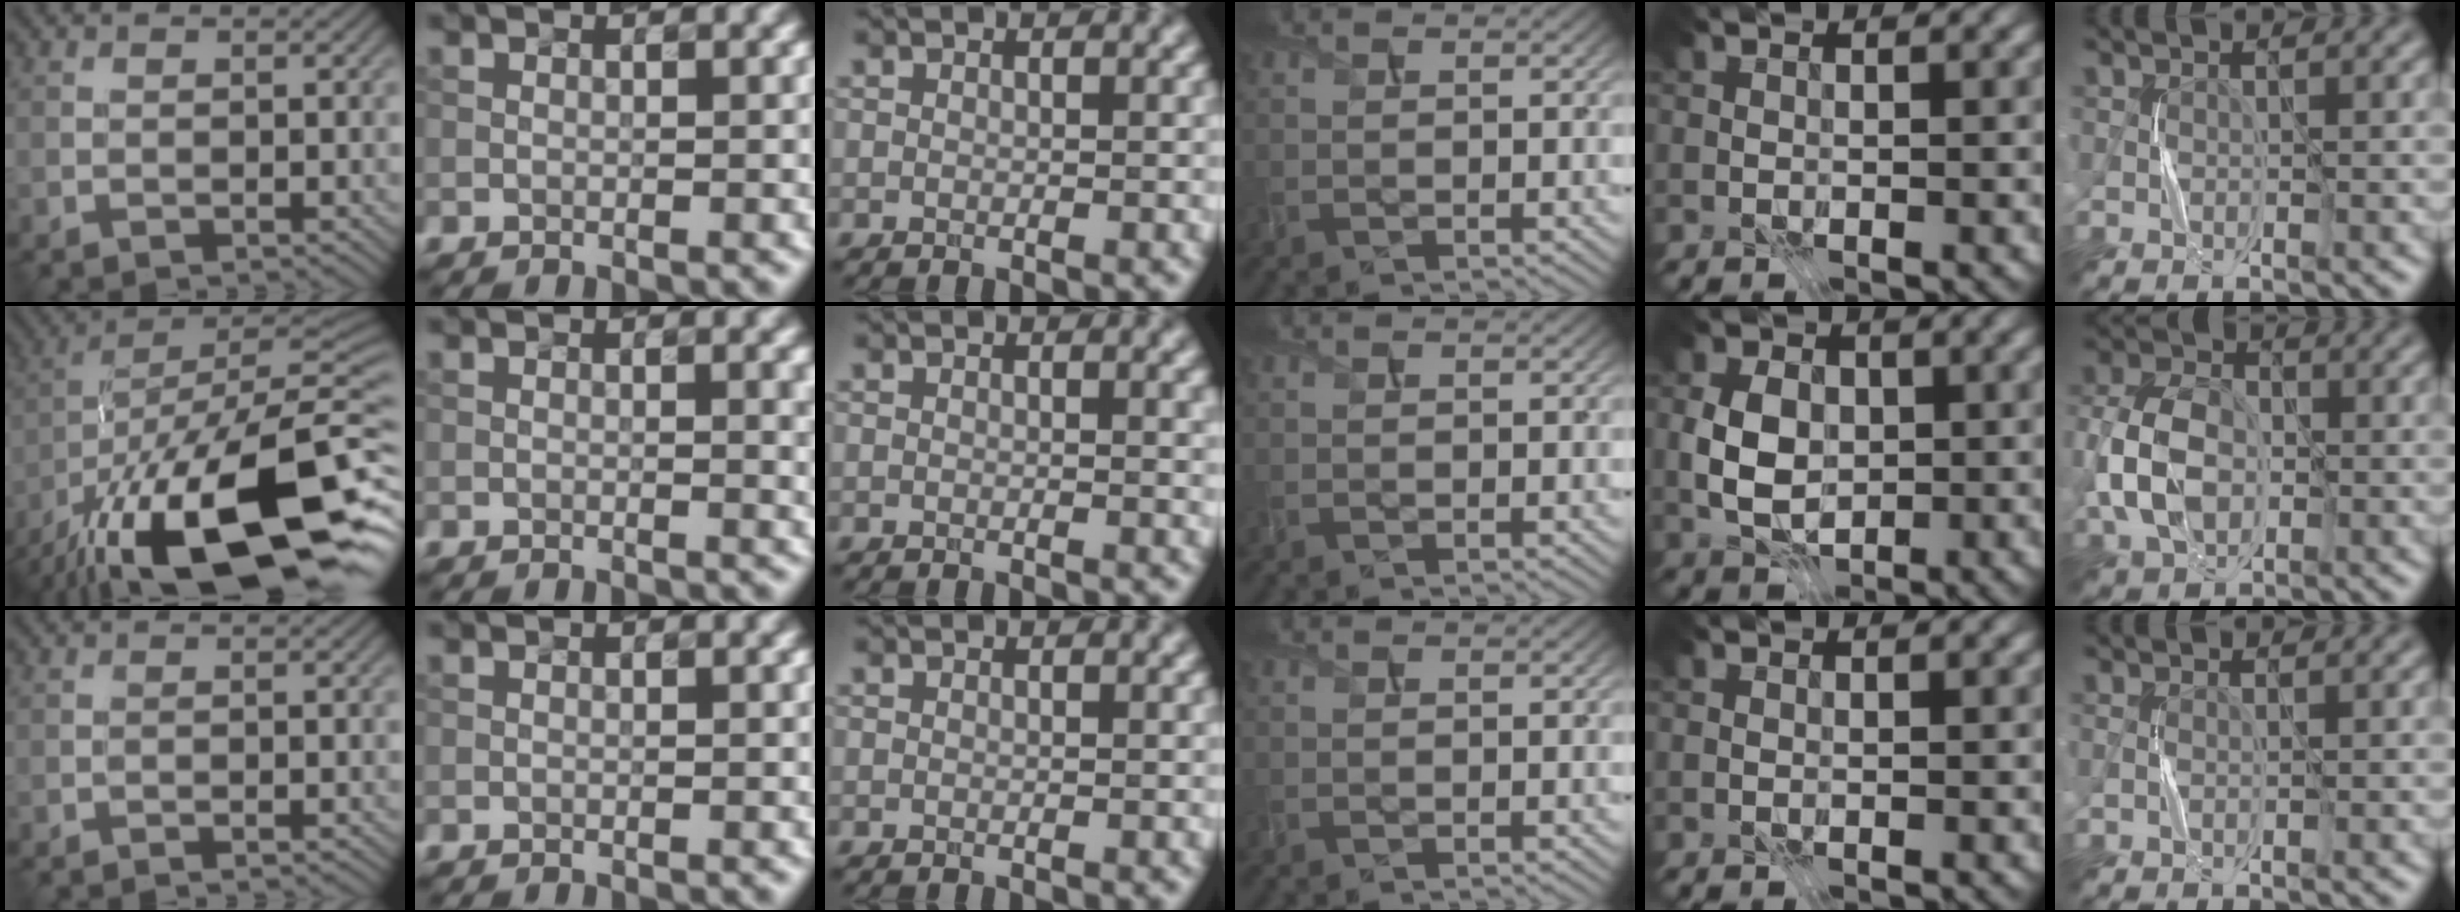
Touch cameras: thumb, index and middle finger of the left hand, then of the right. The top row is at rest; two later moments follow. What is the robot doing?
{"motion": "press", "object": "syringe"}